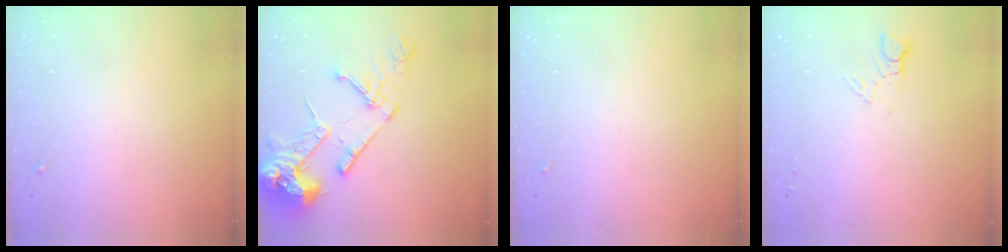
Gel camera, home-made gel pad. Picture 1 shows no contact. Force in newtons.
{"total": 19.4, "press": 19.2, "slide": 2.7}
{"total": 0.0}
{"total": 4.5, "press": 4.5, "slide": 0.5}